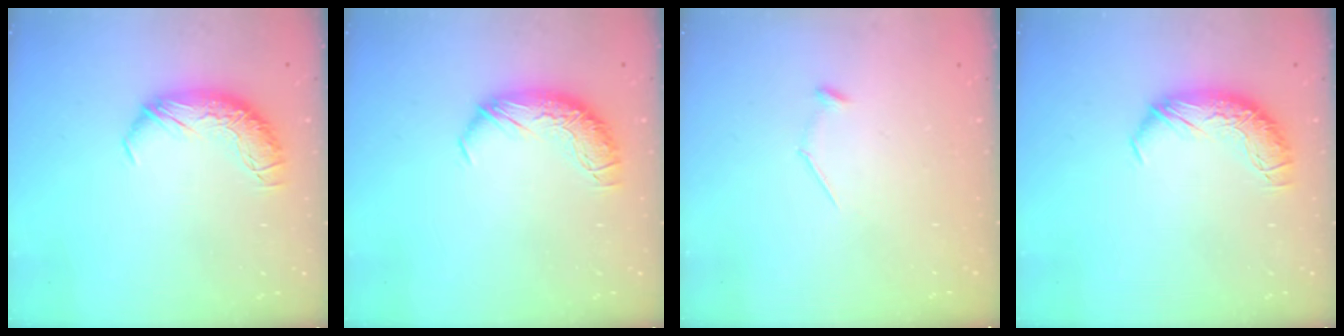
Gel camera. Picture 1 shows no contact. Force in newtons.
{"total": 0.0}
{"total": 7.9, "press": 7.9, "slide": 0.7}
{"total": 0.0}